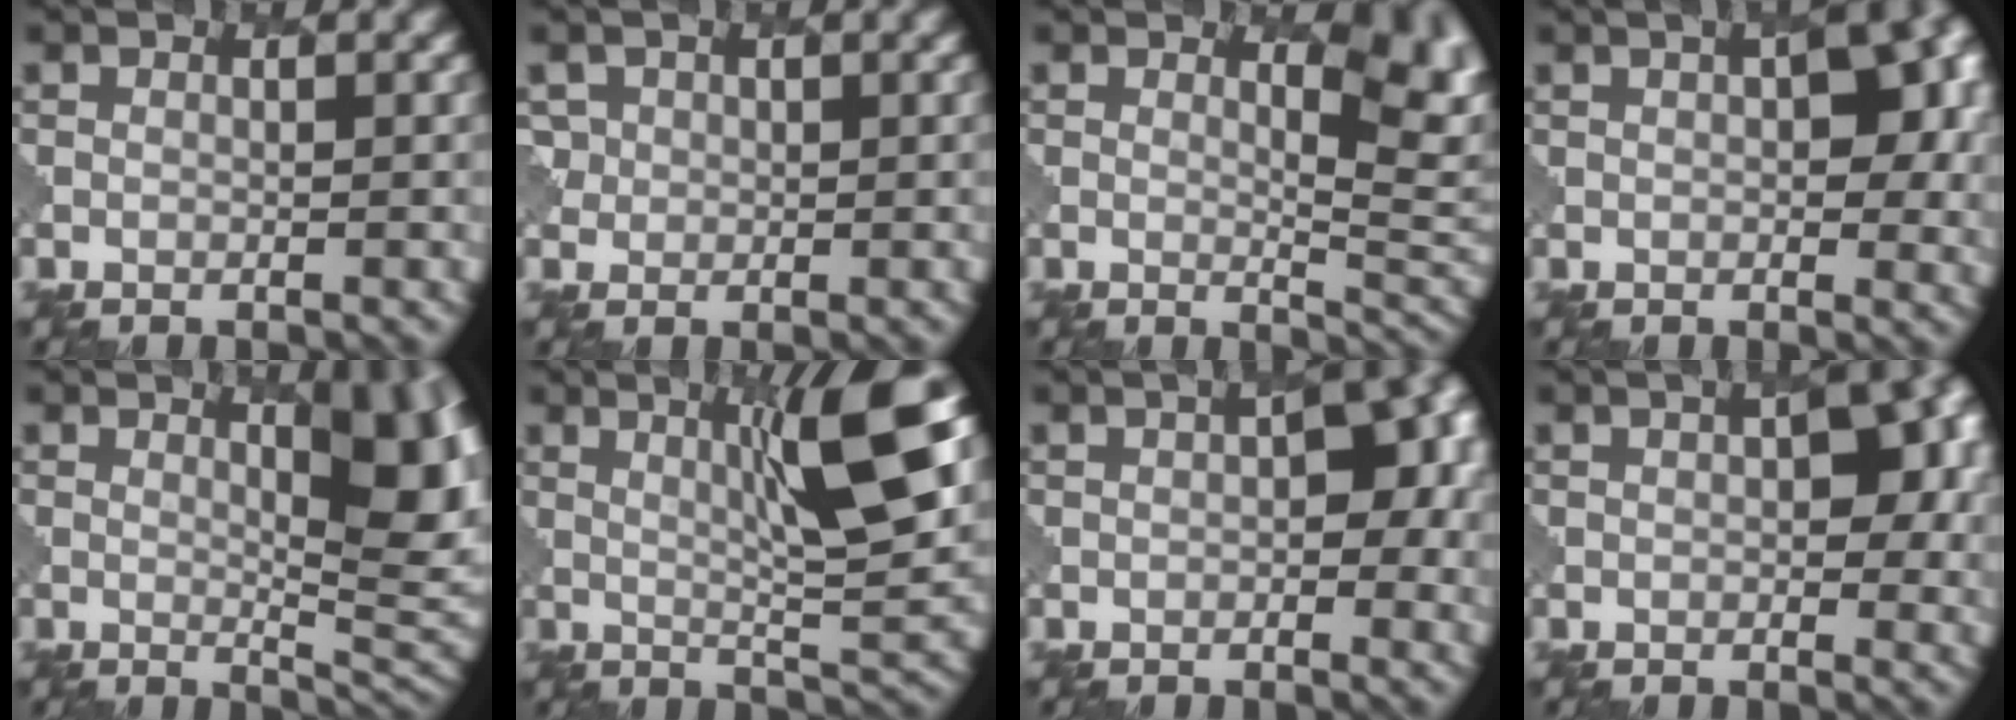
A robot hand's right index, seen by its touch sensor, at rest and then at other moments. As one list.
[{"total": 2.4, "force": [1.0, 2.1, 0.3], "torque": [-0.009, 0.008, 0.010]}, {"total": 6.0, "force": [2.2, 2.9, 4.7], "torque": [-0.049, -0.004, 0.027]}, {"total": 6.5, "force": [1.0, 3.0, 5.6], "torque": [-0.053, 0.008, 0.008]}, {"total": 9.8, "force": [2.6, 3.6, 8.8], "torque": [-0.079, 0.010, 0.030]}, {"total": 8.5, "force": [3.2, 1.1, 7.8], "torque": [-0.116, -0.005, 0.052]}, {"total": 6.4, "force": [0.2, 3.2, 5.5], "torque": [-0.054, 0.005, -0.002]}, {"total": 6.4, "force": [0.9, 3.0, 5.5], "torque": [-0.055, 0.007, 0.008]}]